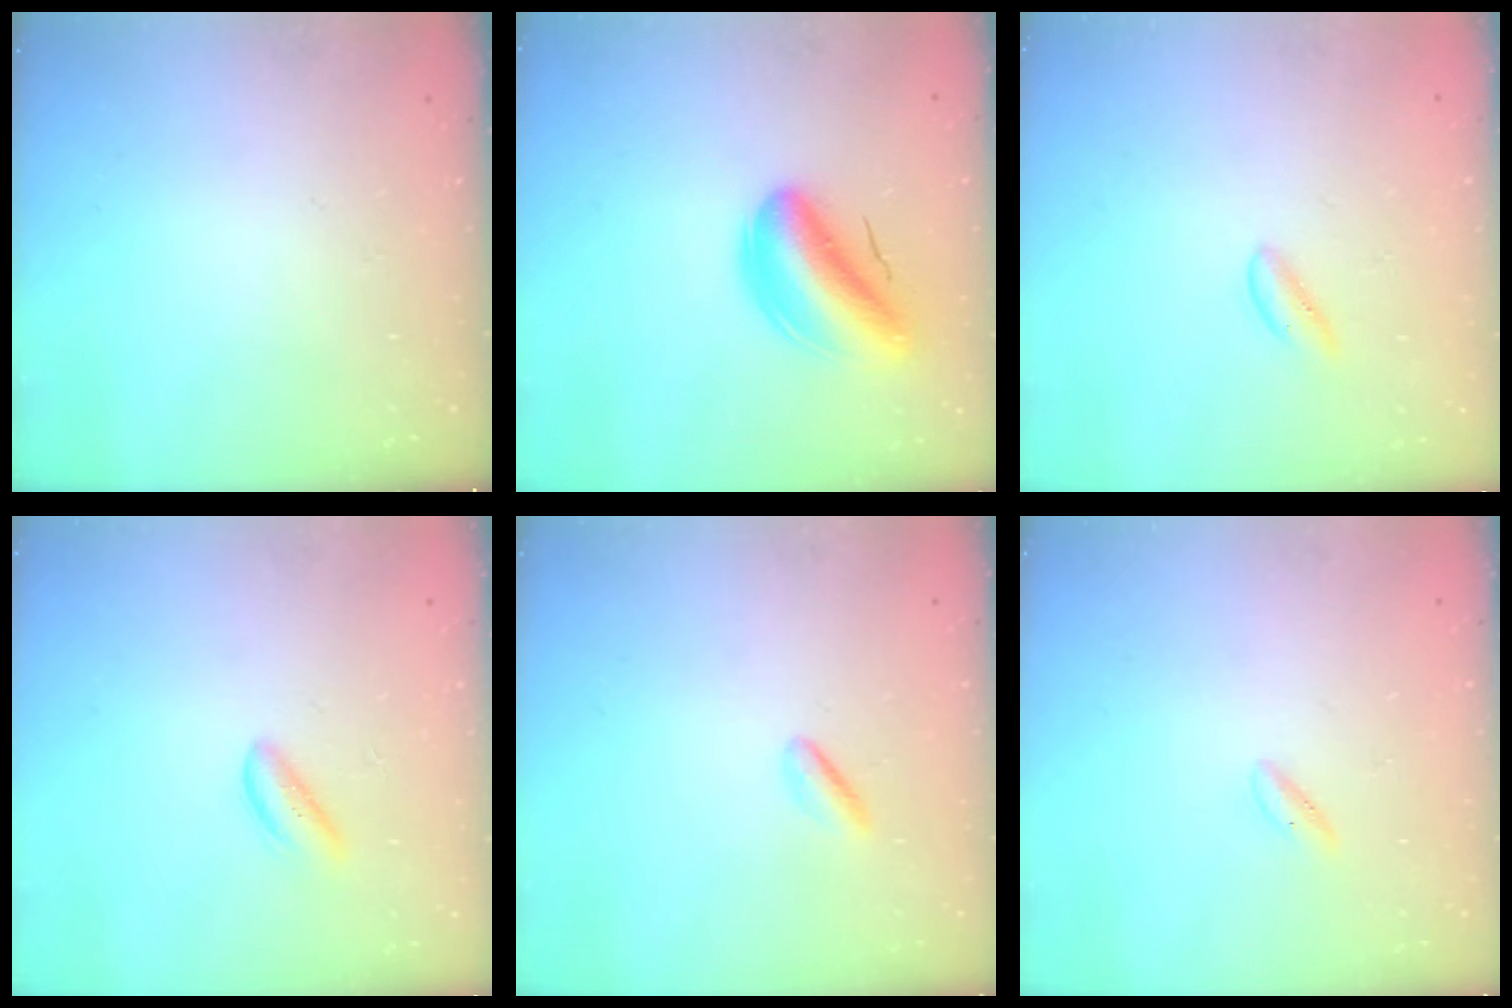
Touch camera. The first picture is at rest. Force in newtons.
{"total": 10.4, "press": 10.0, "slide": 2.9}
{"total": 0.7, "press": 0.6, "slide": 0.4}
{"total": 2.3, "press": 2.3, "slide": 0.5}
{"total": 1.1, "press": 0.9, "slide": 0.7}
{"total": 2.0, "press": 1.6, "slide": 1.2}